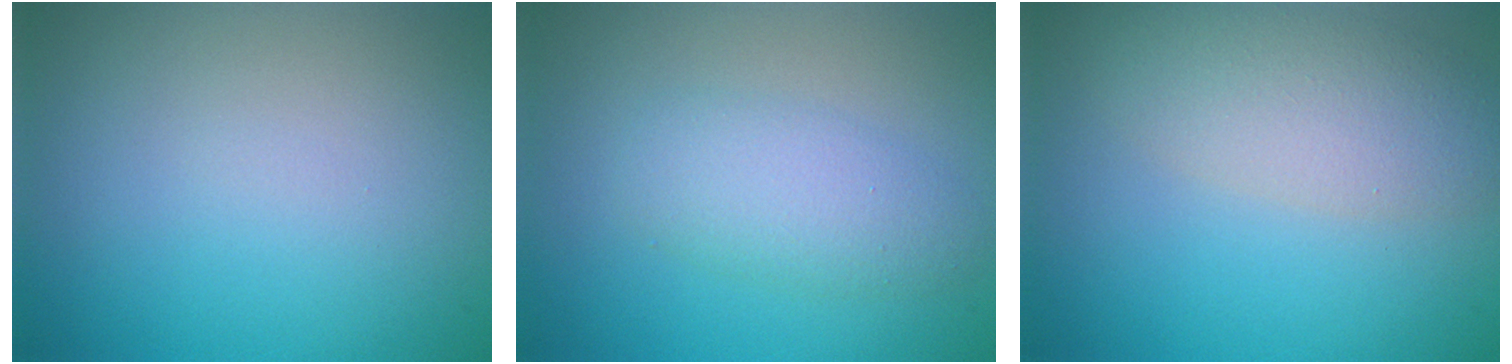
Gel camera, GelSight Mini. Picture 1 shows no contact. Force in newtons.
{"total": 2.4, "press": 2.3, "slide": 0.1}
{"total": 4.5, "press": 4.5, "slide": 0.2}